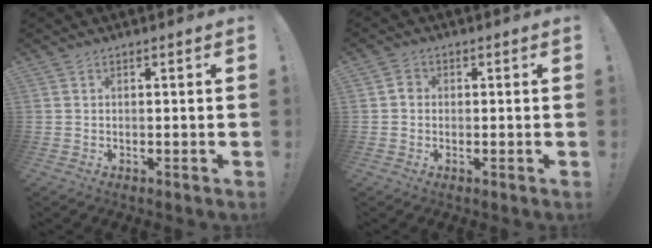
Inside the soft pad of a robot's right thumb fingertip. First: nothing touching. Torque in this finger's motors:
{"motor_torque": [0.17, -0.17, -0.13, 0.08, 0.07]}